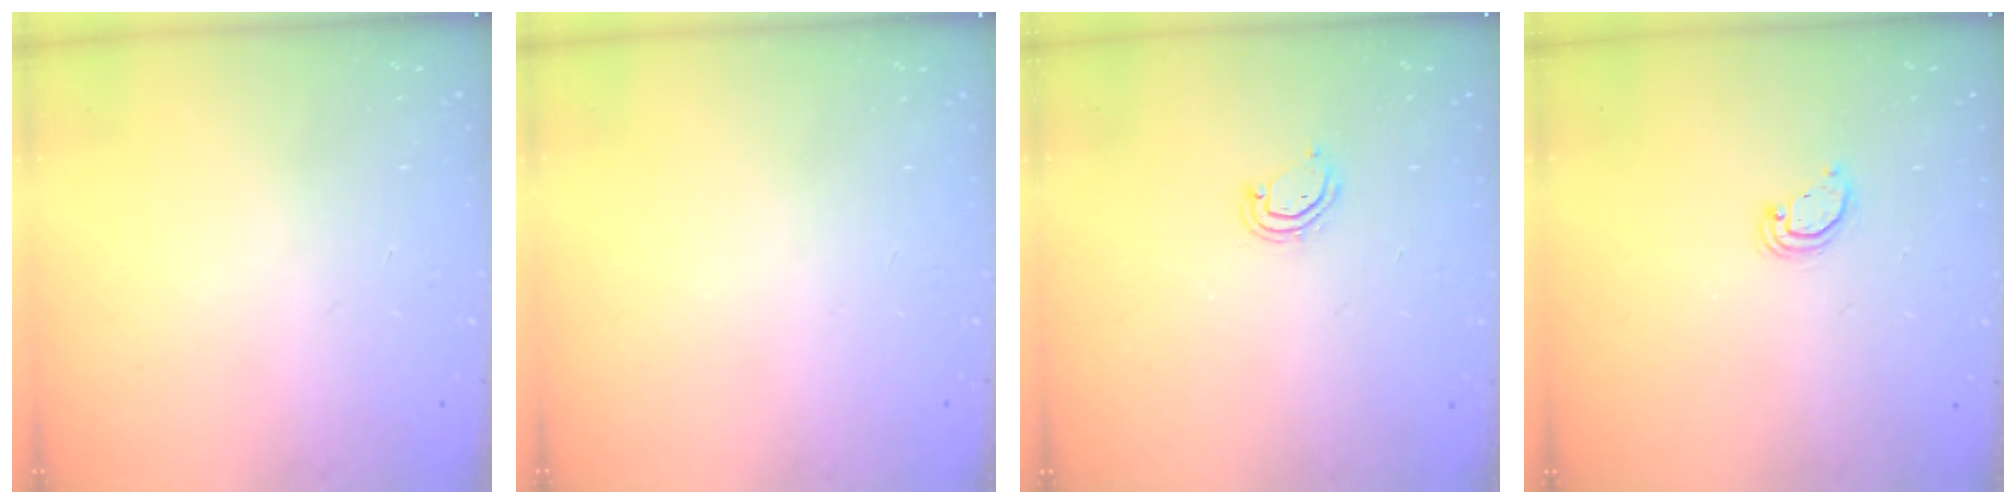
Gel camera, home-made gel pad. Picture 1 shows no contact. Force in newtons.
{"total": 0.0}
{"total": 3.4, "press": 3.4, "slide": 0.2}
{"total": 3.5, "press": 3.5, "slide": 0.3}